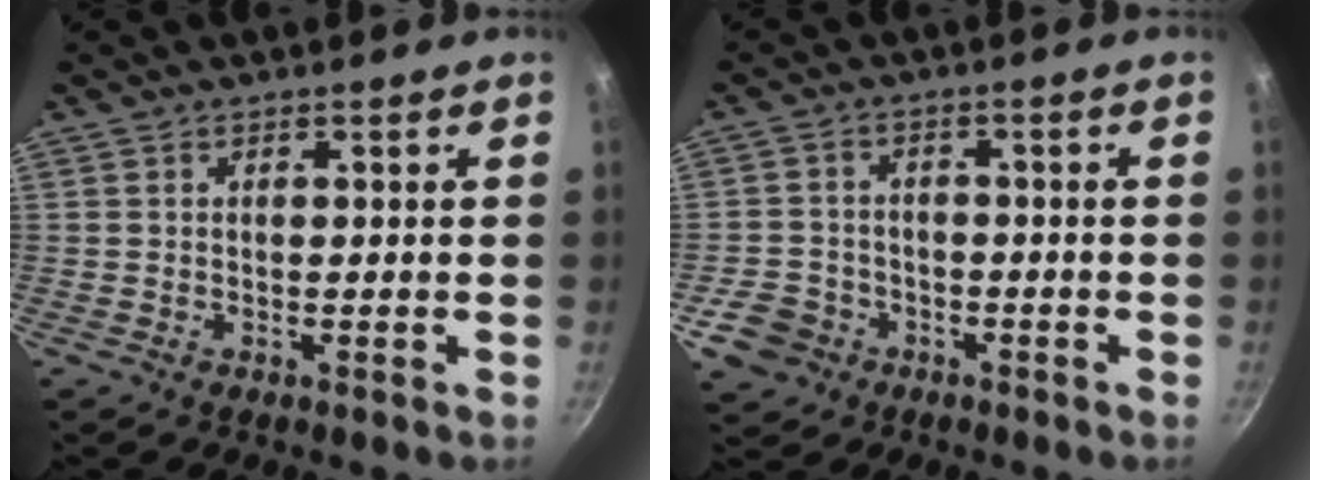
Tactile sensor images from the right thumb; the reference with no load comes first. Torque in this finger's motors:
{"motor_torque": [0.28, -0.13, -0.15, -0.03, 0.02]}